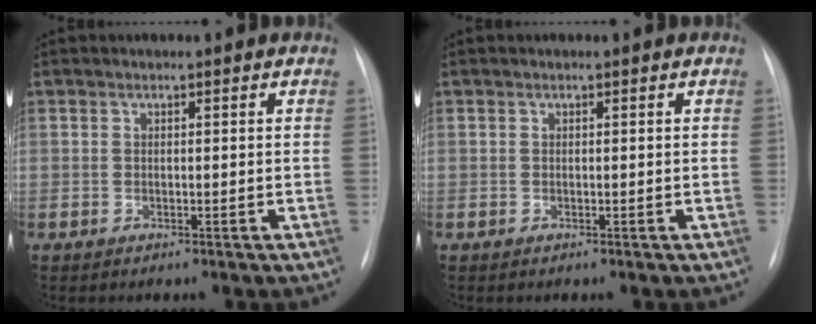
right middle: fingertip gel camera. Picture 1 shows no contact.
{"total": 0.0}